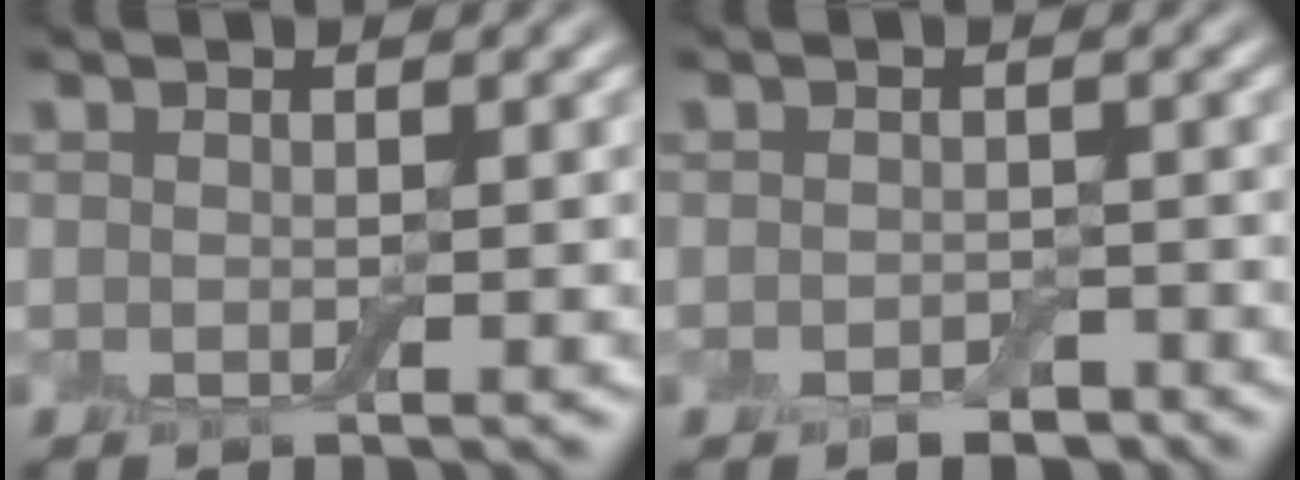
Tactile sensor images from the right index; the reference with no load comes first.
{"total": 2.1, "force": [-1.3, 1.2, 1.2], "torque": [-0.016, -0.002, -0.023]}